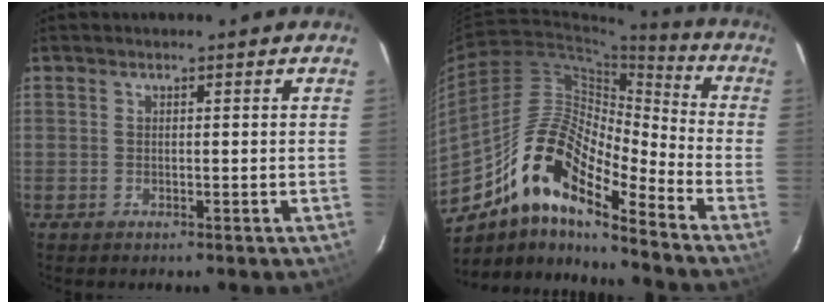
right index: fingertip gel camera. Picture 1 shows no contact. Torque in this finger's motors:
{"motor_torque": [0.76, -0.81, 1.02, 0.21]}